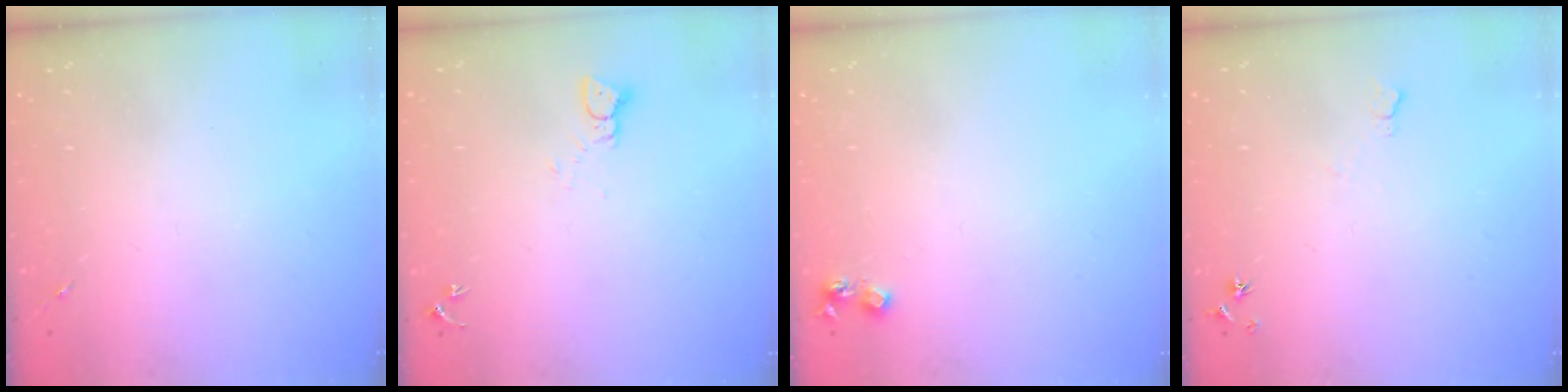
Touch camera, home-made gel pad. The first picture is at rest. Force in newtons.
{"total": 2.4, "press": 2.4, "slide": 0.2}
{"total": 4.8, "press": 4.7, "slide": 0.7}
{"total": 6.5, "press": 6.4, "slide": 0.8}